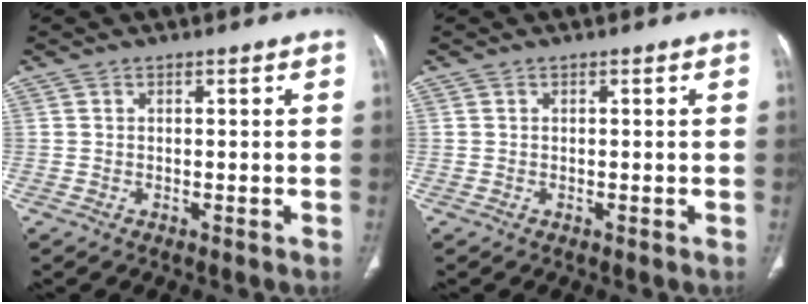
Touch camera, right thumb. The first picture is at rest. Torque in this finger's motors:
{"motor_torque": [-0.23, 0.23, 0.00, 0.00, 0.00]}